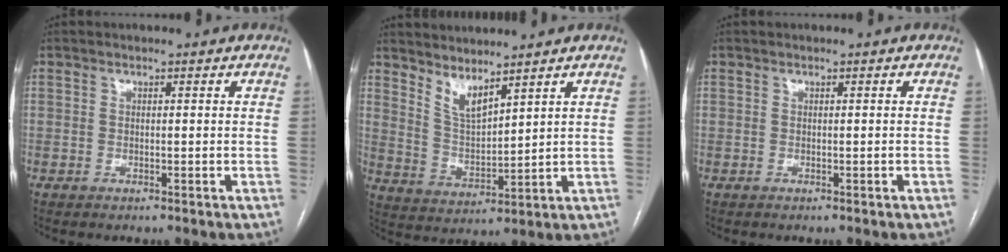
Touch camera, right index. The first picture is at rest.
{"total": 5.5, "force": [4.6, 0.9, 2.7], "torque": [-0.061, -0.014, 0.105]}
{"total": 0.0}